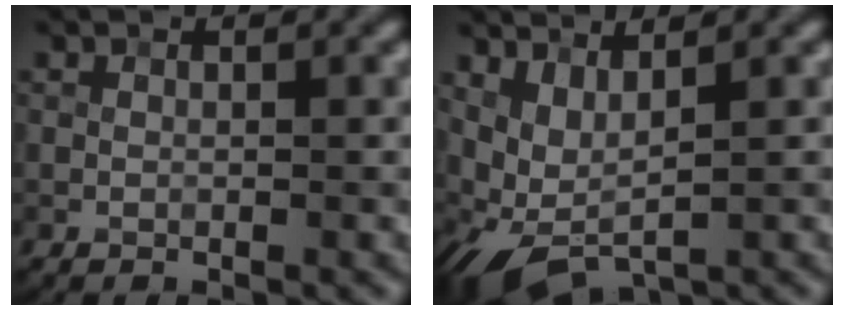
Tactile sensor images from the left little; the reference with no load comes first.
{"total": 4.4, "force": [0.6, 2.0, 3.9], "torque": [-0.101, -0.006, 0.019]}